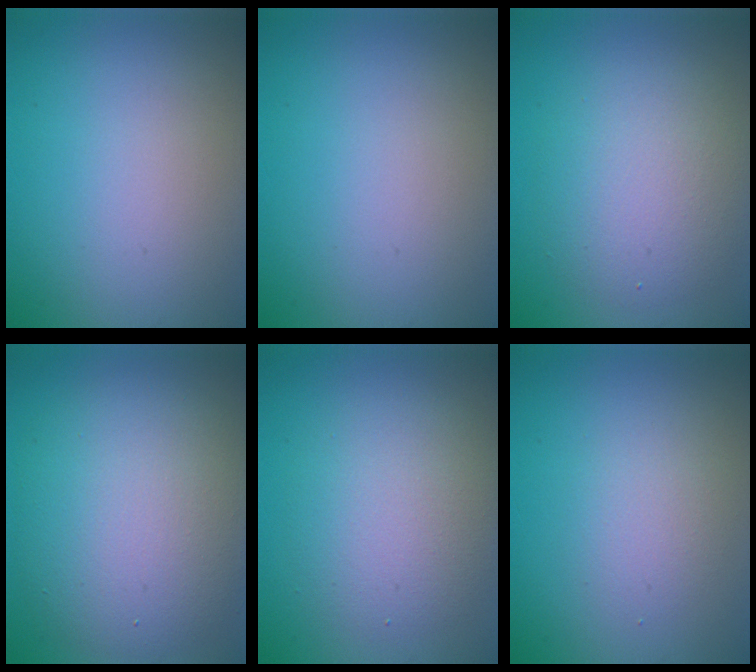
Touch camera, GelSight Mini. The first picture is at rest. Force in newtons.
{"total": 0.0}
{"total": 4.7, "press": 4.6, "slide": 0.7}
{"total": 8.5, "press": 8.5, "slide": 0.3}
{"total": 4.4, "press": 4.4, "slide": 0.3}
{"total": 1.8, "press": 1.8, "slide": 0.0}